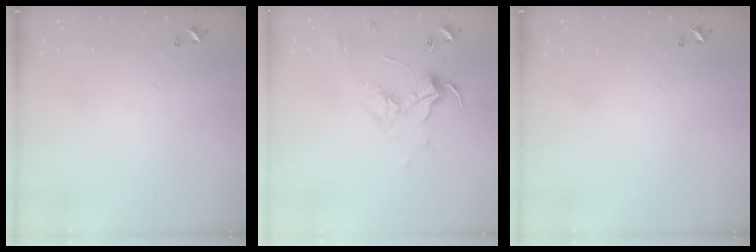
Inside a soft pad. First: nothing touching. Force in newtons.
{"total": 2.0, "press": 1.8, "slide": 0.7}
{"total": 0.0}